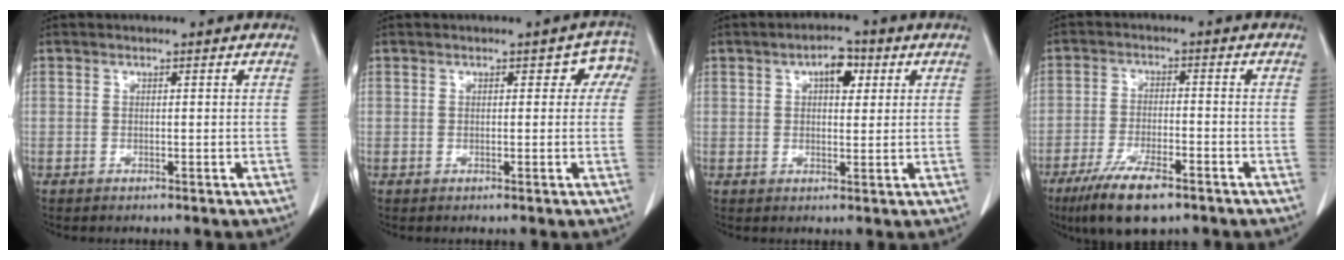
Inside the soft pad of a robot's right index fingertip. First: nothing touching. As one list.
[{"total": 2.8, "force": [0.6, 2.0, 1.9], "torque": [0.000, 0.018, -0.002]}, {"total": 4.4, "force": [1.7, 2.1, 3.4], "torque": [-0.052, 0.013, 0.023]}, {"total": 9.5, "force": [-6.4, 2.2, 6.6], "torque": [-0.123, -0.017, -0.109]}]